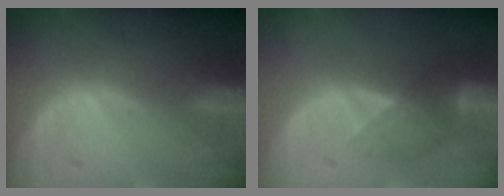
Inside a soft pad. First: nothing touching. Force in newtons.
{"total": 3.9, "press": 3.8, "slide": 0.8}